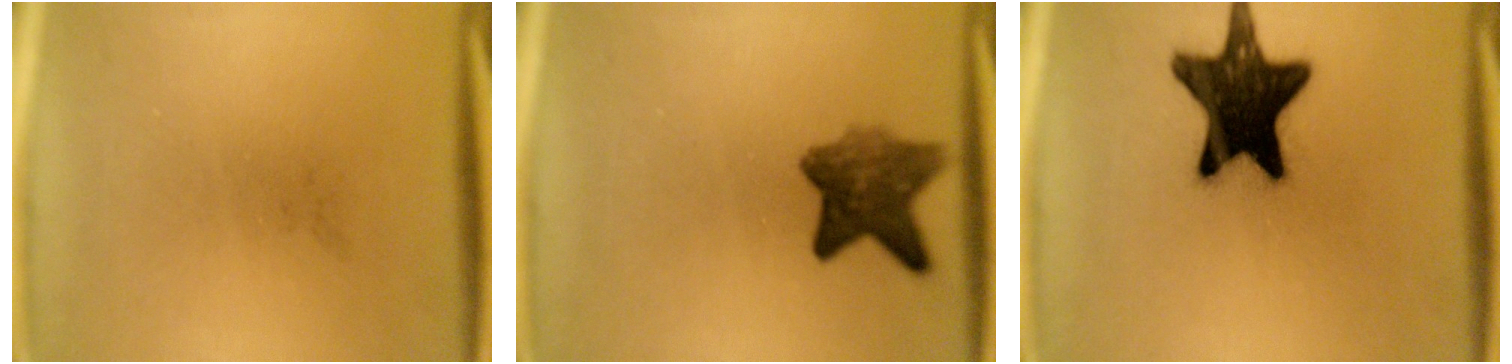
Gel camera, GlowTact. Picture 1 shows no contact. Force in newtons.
{"total": 6.9}
{"total": 18.1}